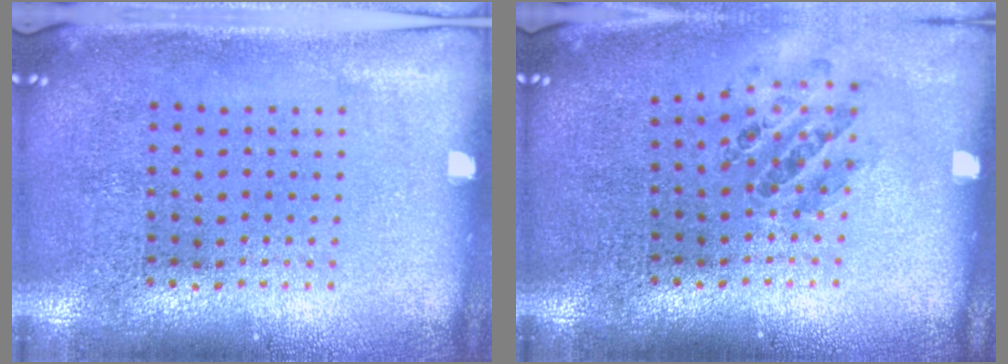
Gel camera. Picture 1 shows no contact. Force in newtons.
{"total": 0.9, "press": 0.9, "slide": 0.0}